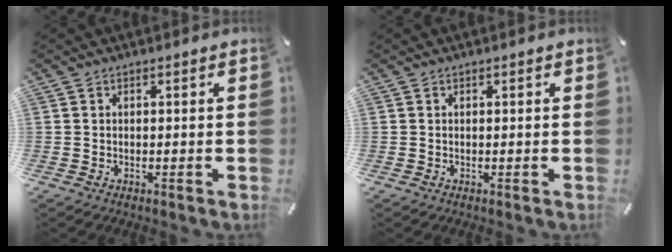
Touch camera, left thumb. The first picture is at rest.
{"total": 0.0}